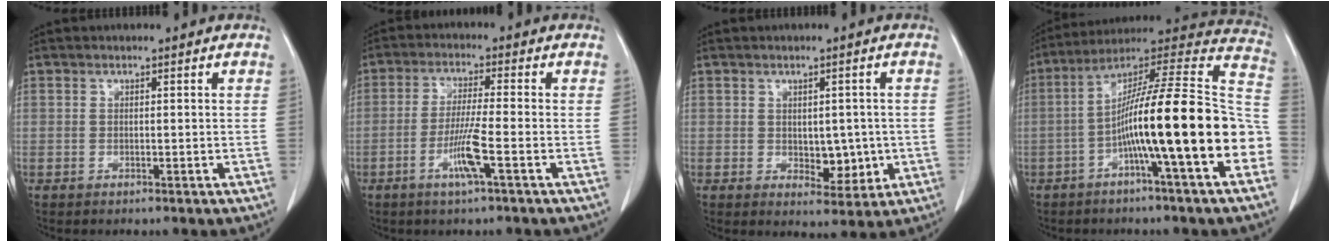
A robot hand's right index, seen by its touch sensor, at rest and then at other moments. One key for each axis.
{"total": 6.2, "fx": -2.5, "fy": -0.4, "fz": 5.6, "tx": -0.112, "ty": -0.009, "tz": -0.050}
{"total": 4.9, "fx": -0.5, "fy": 2.9, "fz": 4.0, "tx": -0.046, "ty": -0.003, "tz": 0.005}
{"total": 21.8, "fx": -5.8, "fy": 0.7, "fz": 21.0, "tx": -0.286, "ty": 0.026, "tz": -0.095}